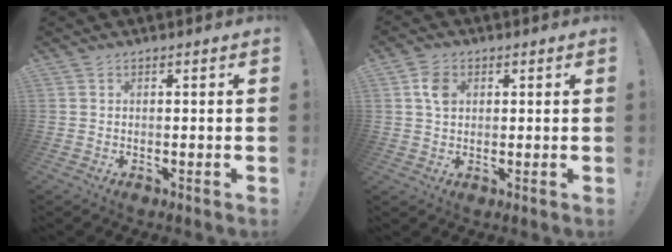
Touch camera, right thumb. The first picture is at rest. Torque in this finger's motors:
{"motor_torque": [0.01, 0.01, 0.06, 0.08, 0.00]}